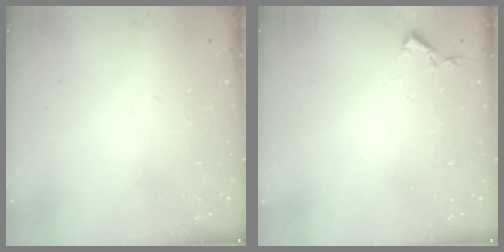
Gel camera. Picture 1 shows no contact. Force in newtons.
{"total": 2.9, "press": 2.9, "slide": 0.5}